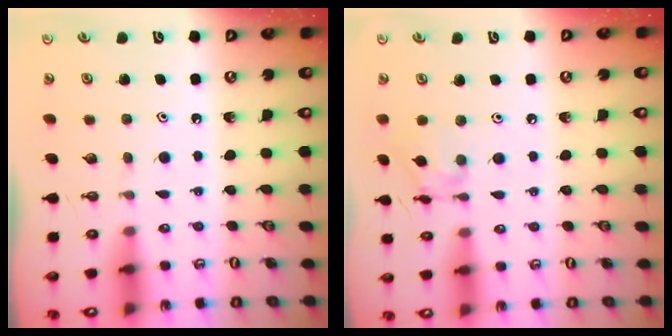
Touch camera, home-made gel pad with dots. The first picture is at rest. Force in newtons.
{"total": 10.4, "press": 10.4, "slide": 0.7}